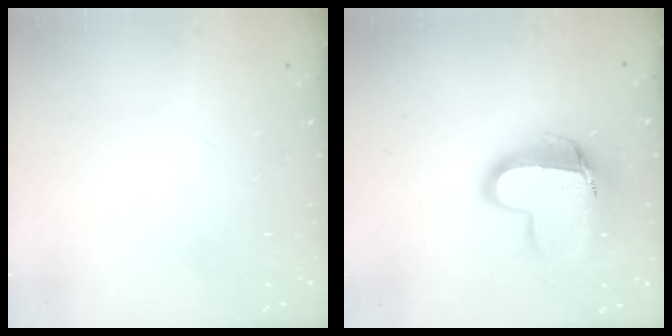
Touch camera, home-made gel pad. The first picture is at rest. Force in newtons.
{"total": 13.5, "press": 13.5, "slide": 1.4}